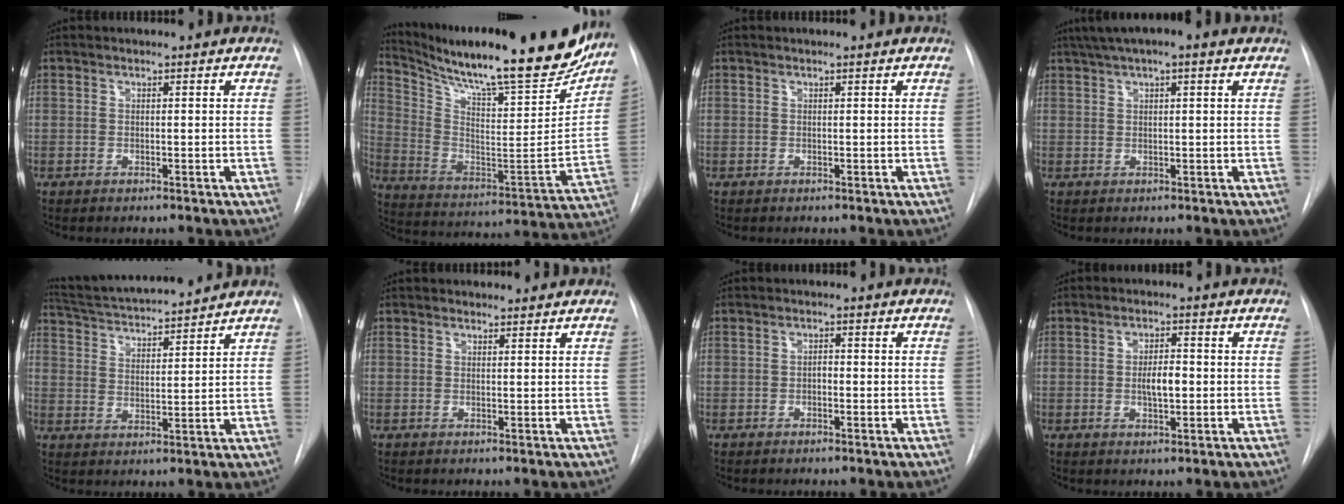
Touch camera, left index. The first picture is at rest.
{"total": 26.9, "force": [22.8, 4.2, 13.6], "torque": [-0.230, -0.057, 0.330]}
{"total": 0.7, "force": [0.6, -0.1, 0.3], "torque": [-0.009, 0.003, 0.008]}
{"total": 8.1, "force": [5.5, 1.3, 5.7], "torque": [-0.096, 0.040, 0.083]}
{"total": 14.4, "force": [13.4, 1.0, 5.4], "torque": [-0.101, 0.016, 0.217]}
{"total": 1.9, "force": [1.8, 0.5, 0.1], "torque": [-0.003, 0.004, 0.021]}
{"total": 1.0, "force": [-0.4, 0.5, 0.8], "torque": [-0.009, 0.001, -0.010]}
{"total": 3.8, "force": [-0.4, 1.4, 3.5], "torque": [-0.057, -0.002, -0.004]}